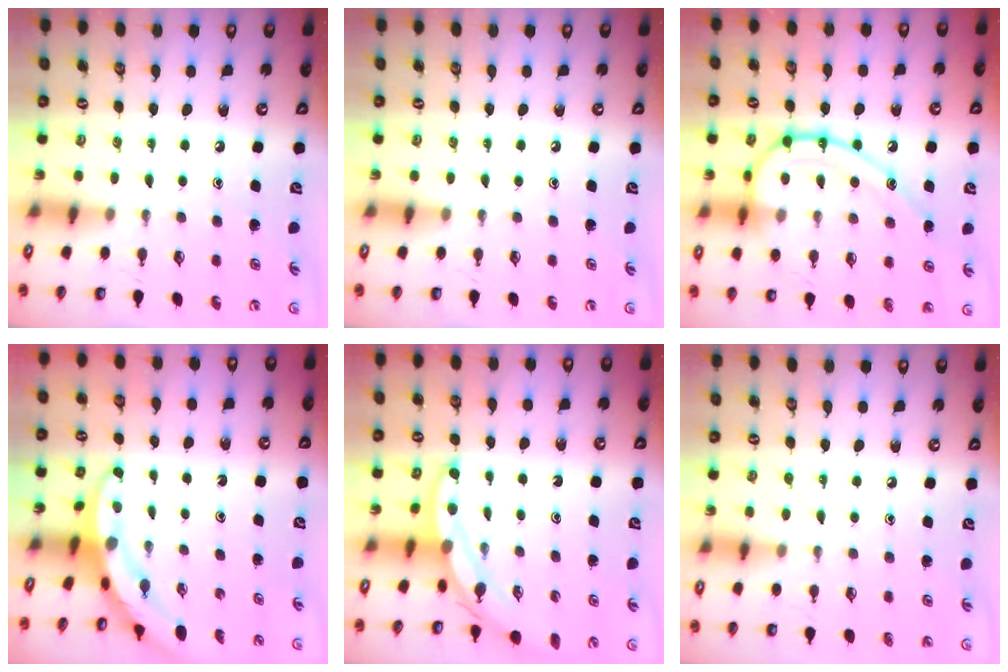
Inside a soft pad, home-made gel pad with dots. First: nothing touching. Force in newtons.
{"total": 0.0}
{"total": 17.9, "press": 17.9, "slide": 1.6}
{"total": 3.1, "press": 3.1, "slide": 0.3}
{"total": 5.5, "press": 5.5, "slide": 0.5}
{"total": 2.1, "press": 2.1, "slide": 0.2}